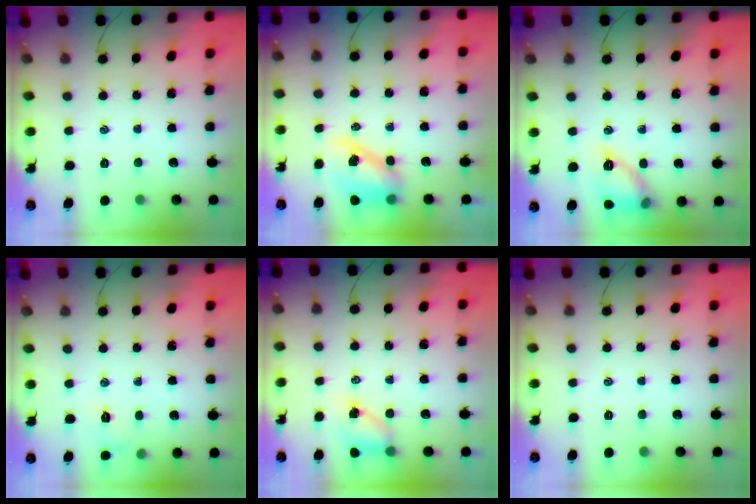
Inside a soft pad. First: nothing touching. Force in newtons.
{"total": 10.2, "press": 10.0, "slide": 2.2}
{"total": 11.9, "press": 11.9, "slide": 0.6}
{"total": 5.1, "press": 4.9, "slide": 1.5}
{"total": 4.9, "press": 4.8, "slide": 0.3}
{"total": 0.0}